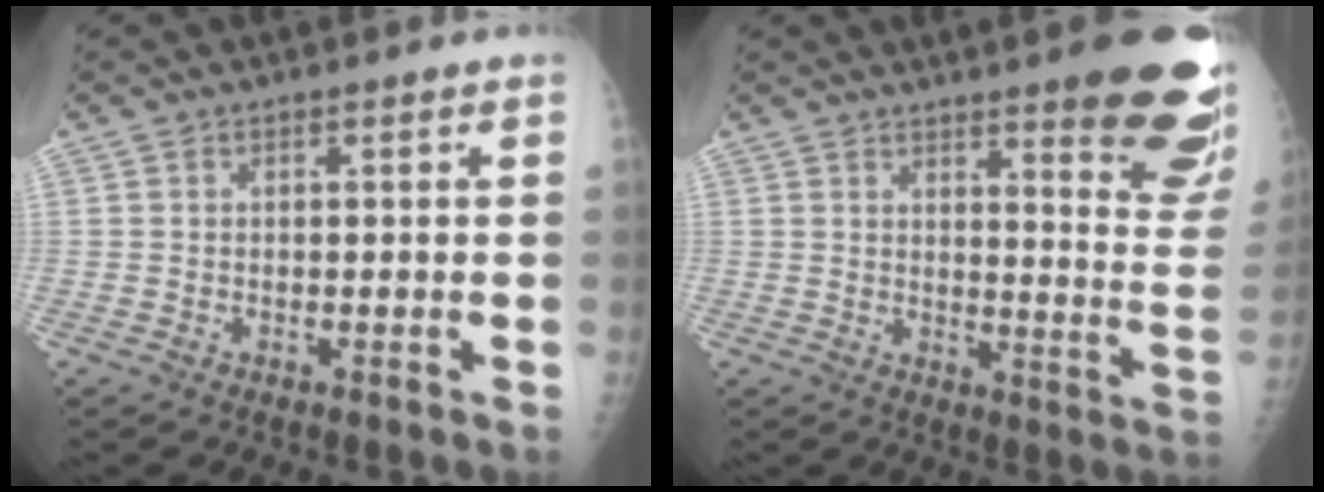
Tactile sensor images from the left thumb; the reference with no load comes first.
{"total": 20.4, "force": [13.3, 4.3, 14.8], "torque": [-0.156, -0.079, 0.159]}